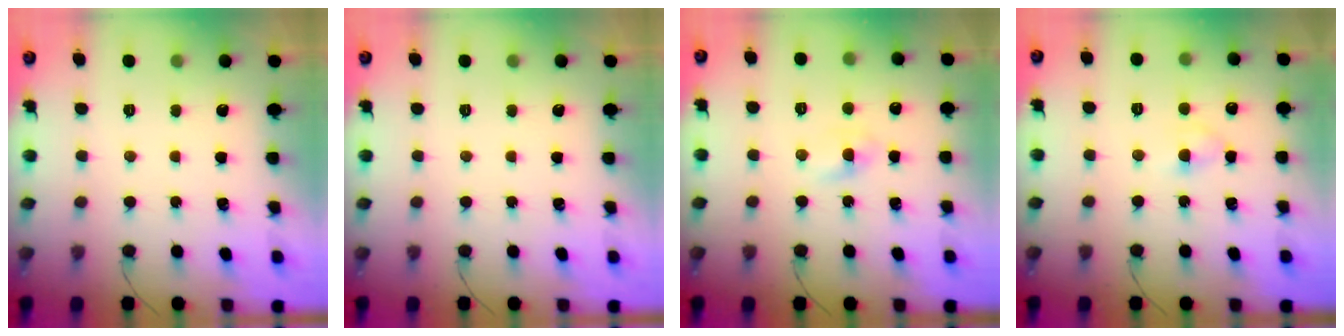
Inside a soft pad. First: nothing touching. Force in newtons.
{"total": 0.0}
{"total": 1.8, "press": 1.6, "slide": 0.8}
{"total": 3.3, "press": 2.9, "slide": 1.5}